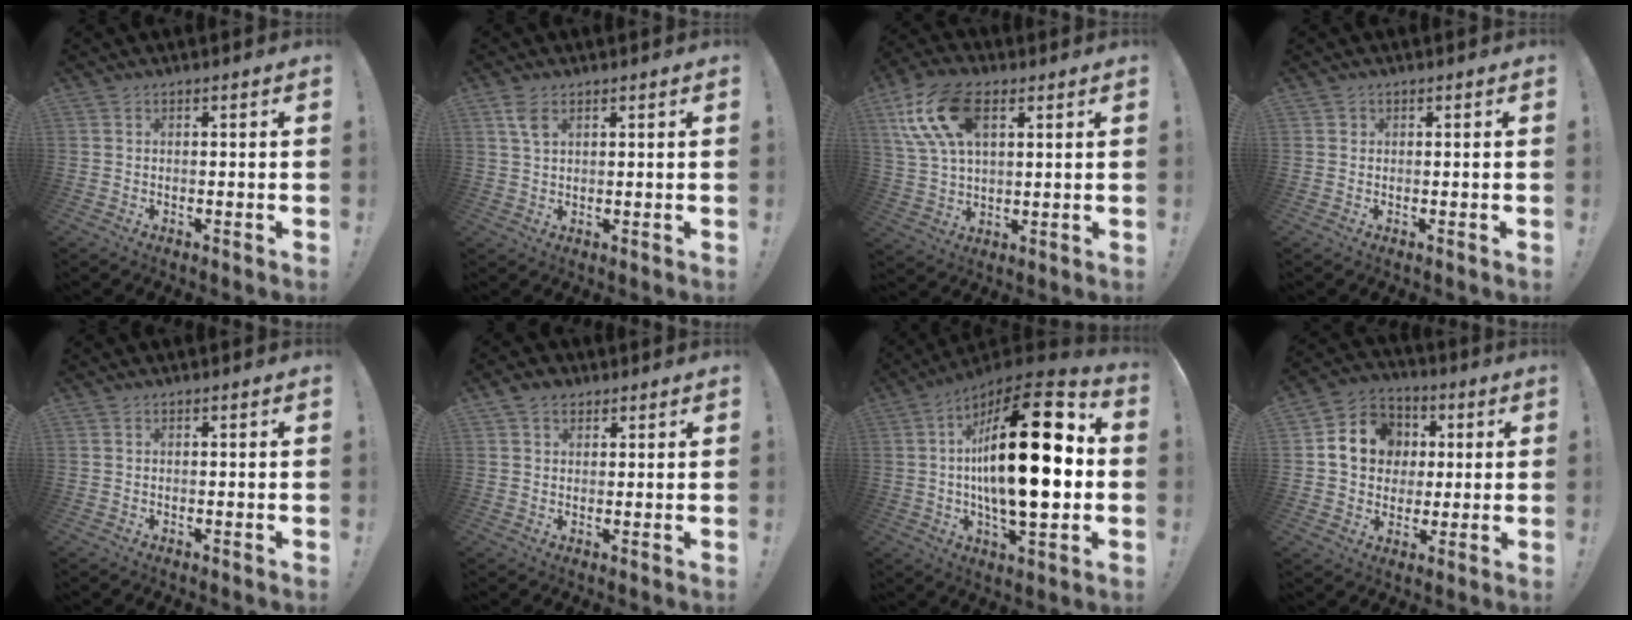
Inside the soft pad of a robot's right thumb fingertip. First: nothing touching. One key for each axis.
{"total": 4.1, "fx": 2.1, "fy": 2.0, "fz": 2.9, "tx": -0.053, "ty": -0.003, "tz": 0.038}
{"total": 16.5, "fx": 6.7, "fy": 9.4, "fz": 11.8, "tx": -0.229, "ty": -0.010, "tz": 0.123}
{"total": 1.0, "fx": 0.3, "fy": 0.9, "fz": 0.2, "tx": 0.005, "ty": 0.000, "tz": 0.005}
{"total": 0.0}
{"total": 4.2, "fx": 2.2, "fy": 3.1, "fz": 1.6, "tx": -0.026, "ty": -0.003, "tz": 0.043}
{"total": 28.7, "fx": 1.8, "fy": 10.1, "fz": 26.8, "tx": -0.437, "ty": -0.014, "tz": 0.016}
{"total": 13.5, "fx": 2.3, "fy": 12.0, "fz": 5.8, "tx": -0.070, "ty": 0.006, "tz": 0.050}